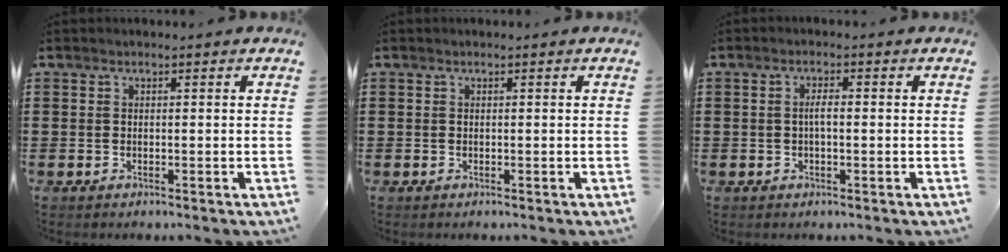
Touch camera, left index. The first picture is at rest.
{"total": 0.0}
{"total": 2.1, "force": [-0.1, 0.5, 2.0], "torque": [-0.037, 0.001, -0.002]}